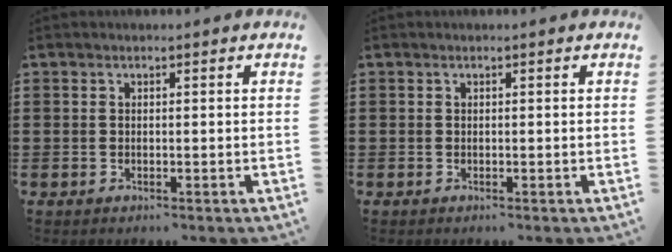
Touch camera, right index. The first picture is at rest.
{"total": 0.0}